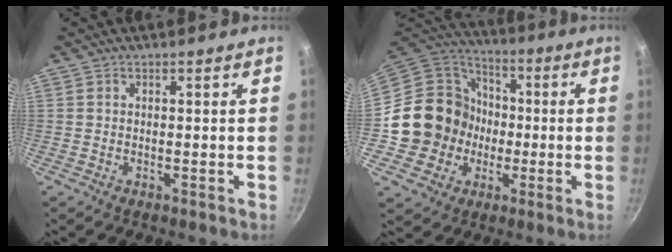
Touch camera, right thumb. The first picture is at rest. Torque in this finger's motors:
{"motor_torque": [0.16, 0.20, 0.22, -0.21, 0.18]}